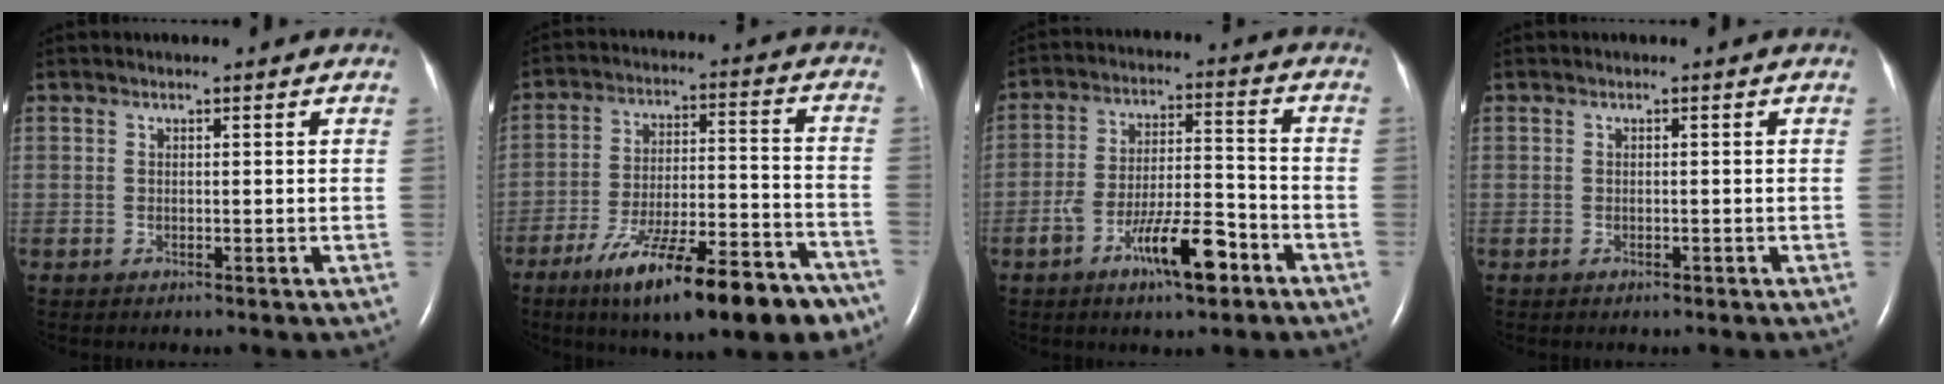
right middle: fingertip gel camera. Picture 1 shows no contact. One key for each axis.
{"total": 20.7, "fx": -14.4, "fy": 4.6, "fz": 14.2, "tx": -0.173, "ty": 0.015, "tz": -0.227}
{"total": 10.5, "fx": -5.8, "fy": 2.5, "fz": 8.4, "tx": -0.146, "ty": 0.010, "tz": -0.096}
{"total": 0.5, "fx": -0.4, "fy": 0.2, "fz": 0.3, "tx": -0.008, "ty": -0.001, "tz": -0.004}